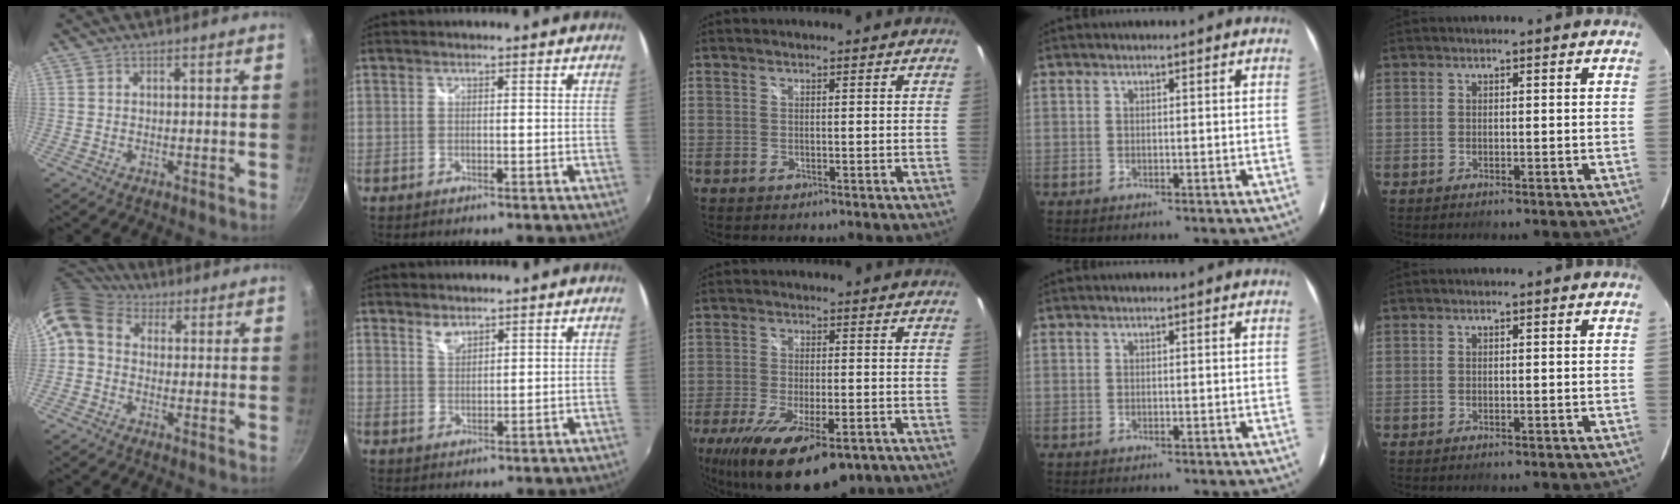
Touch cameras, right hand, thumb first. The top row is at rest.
{"thumb": {"total": 8.7, "force": [2.2, 6.9, 4.8], "torque": [-0.089, 0.018, 0.019]}, "index": {"total": 2.6, "force": [2.1, 1.1, 1.0], "torque": [-0.016, 0.000, 0.038]}, "middle": {"total": 19.3, "force": [-12.1, 6.7, 13.5], "torque": [-0.267, -0.063, -0.184]}}